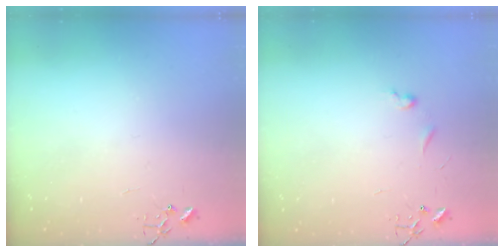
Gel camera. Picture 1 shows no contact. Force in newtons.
{"total": 4.4, "press": 4.3, "slide": 0.6}